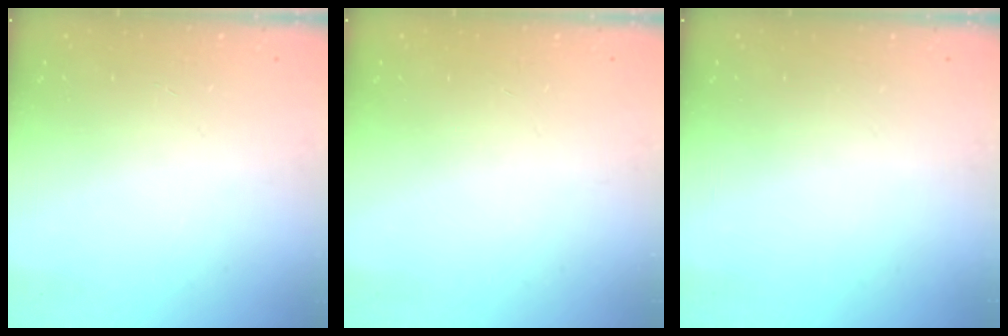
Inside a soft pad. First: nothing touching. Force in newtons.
{"total": 0.0}
{"total": 0.0}